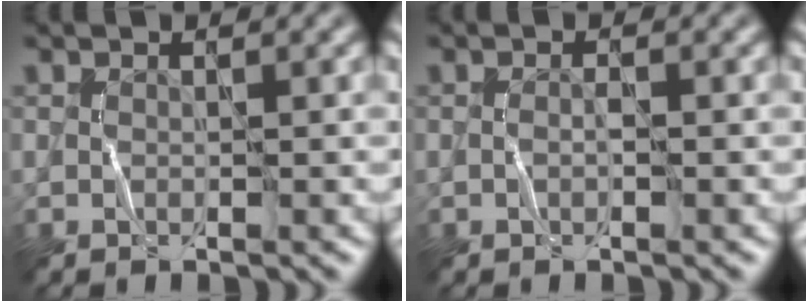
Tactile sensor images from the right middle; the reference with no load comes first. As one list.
[{"total": 0.0}]